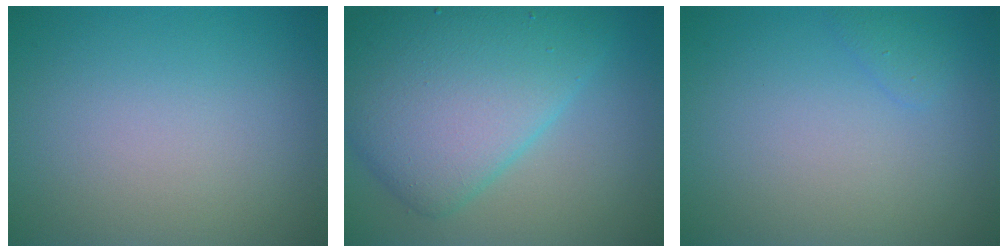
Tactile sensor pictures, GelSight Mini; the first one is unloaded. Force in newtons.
{"total": 9.1, "press": 9.1, "slide": 0.1}
{"total": 0.9, "press": 0.9, "slide": 0.0}